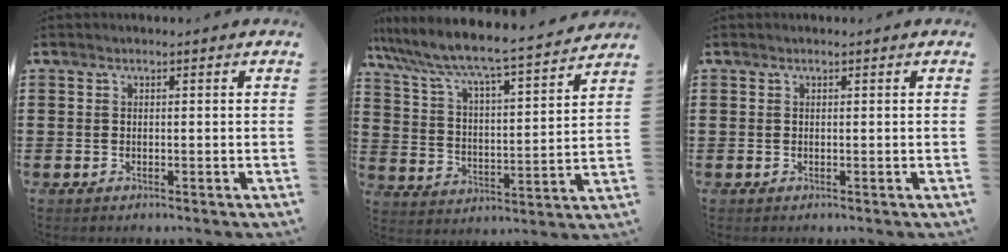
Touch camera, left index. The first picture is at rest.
{"total": 6.0, "force": [5.6, -0.1, 2.2], "torque": [-0.071, -0.053, 0.085]}
{"total": 0.0}